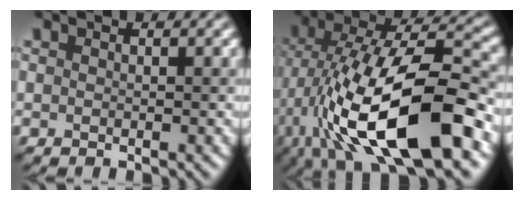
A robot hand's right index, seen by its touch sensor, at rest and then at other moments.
{"total": 15.9, "force": [-5.0, 6.3, 13.7], "torque": [-0.236, -0.001, -0.086]}